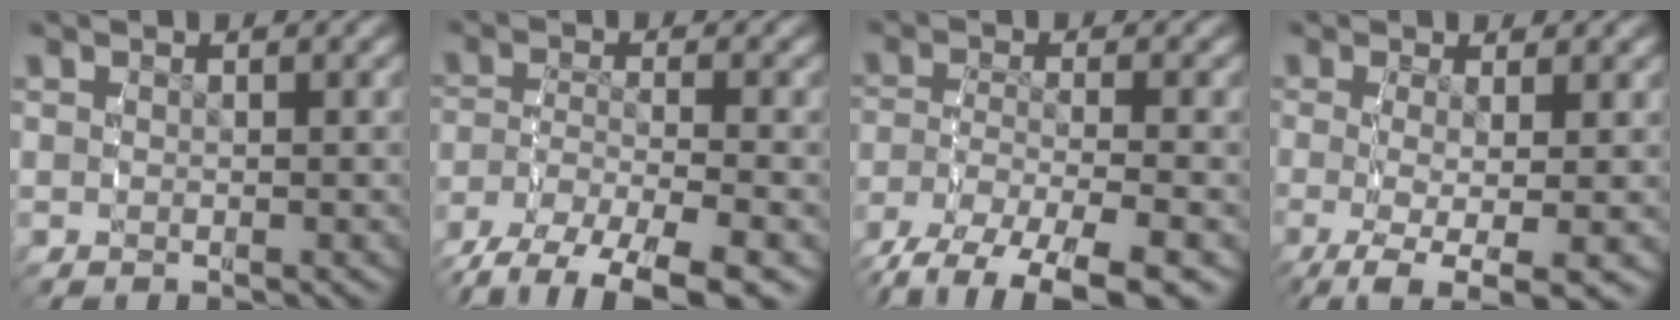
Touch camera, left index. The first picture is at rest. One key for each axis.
{"total": 8.9, "fx": -6.1, "fy": 3.6, "fz": 5.4, "tx": -0.094, "ty": -0.033, "tz": -0.072}
{"total": 8.6, "fx": -6.2, "fy": 2.8, "fz": 5.2, "tx": -0.088, "ty": -0.046, "tz": -0.064}
{"total": 8.2, "fx": -5.4, "fy": 2.5, "fz": 5.6, "tx": -0.114, "ty": -0.054, "tz": -0.055}